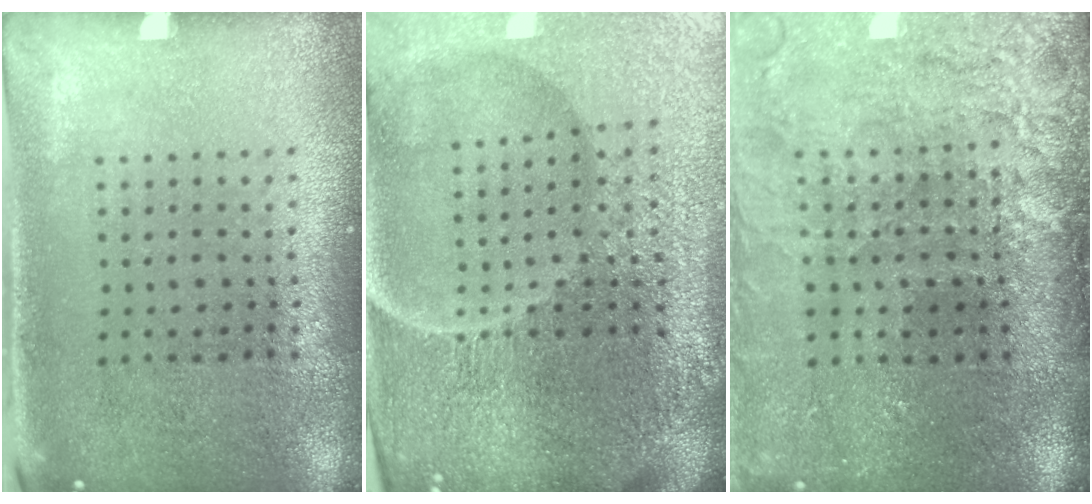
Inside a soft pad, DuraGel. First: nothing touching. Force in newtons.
{"total": 6.4, "press": 5.7, "slide": 2.9}
{"total": 4.5, "press": 3.6, "slide": 2.7}